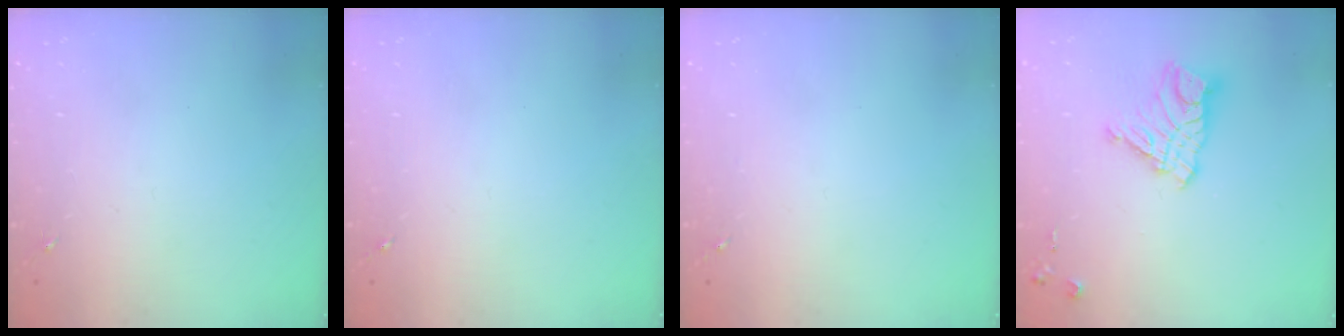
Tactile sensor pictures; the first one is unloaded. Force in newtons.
{"total": 0.0}
{"total": 0.0}
{"total": 11.6, "press": 11.6, "slide": 1.0}